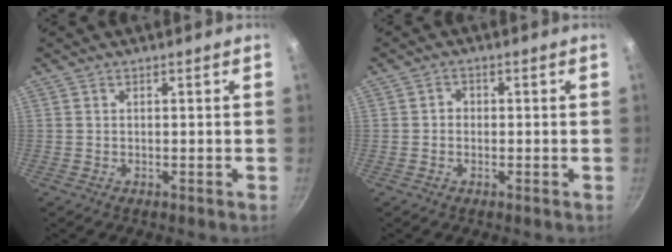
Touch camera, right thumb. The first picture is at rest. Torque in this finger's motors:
{"motor_torque": [-0.03, 0.15, 0.24, -0.01, 0.01]}